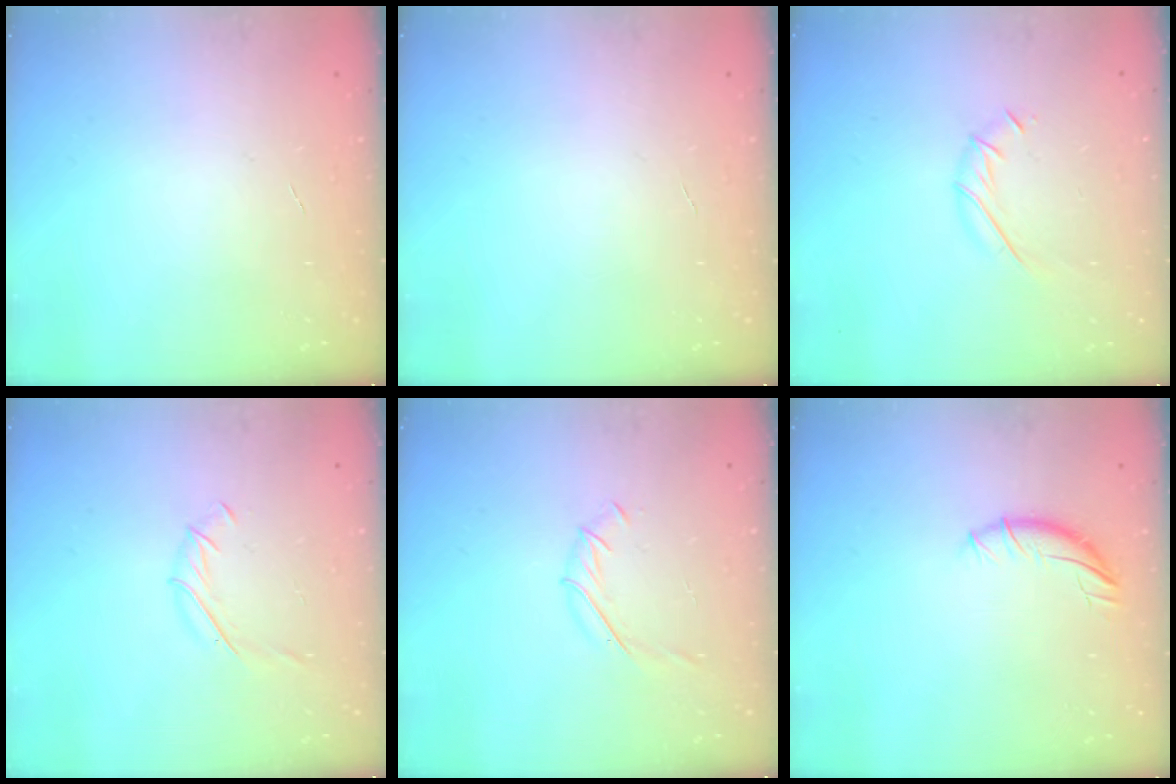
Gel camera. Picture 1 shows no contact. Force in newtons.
{"total": 0.0}
{"total": 6.0, "press": 6.0, "slide": 0.4}
{"total": 3.8, "press": 3.7, "slide": 1.1}
{"total": 3.6, "press": 3.5, "slide": 0.9}
{"total": 6.6, "press": 6.6, "slide": 0.5}